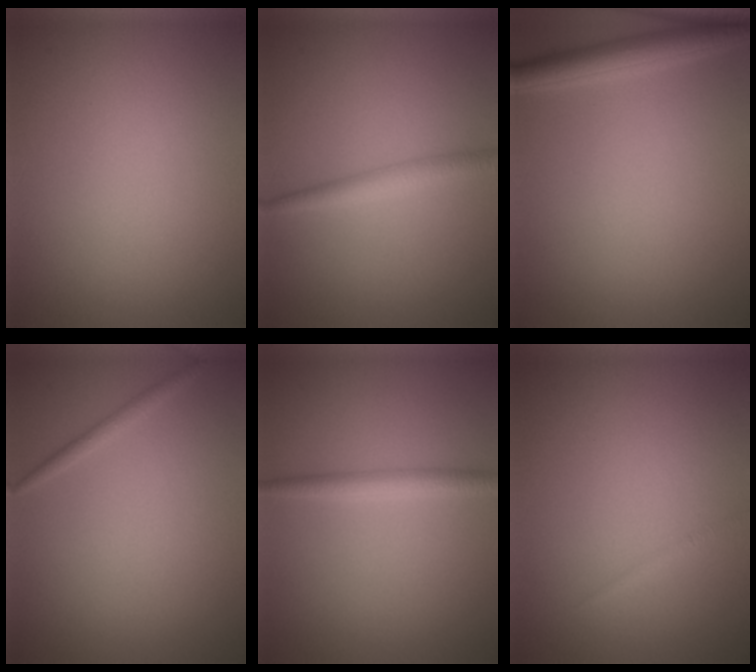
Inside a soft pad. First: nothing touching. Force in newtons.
{"total": 2.2, "press": 2.2, "slide": 0.1}
{"total": 3.1, "press": 3.1, "slide": 0.2}
{"total": 1.1, "press": 1.0, "slide": 0.1}
{"total": 2.2, "press": 2.2, "slide": 0.0}
{"total": 0.6, "press": 0.6, "slide": 0.1}